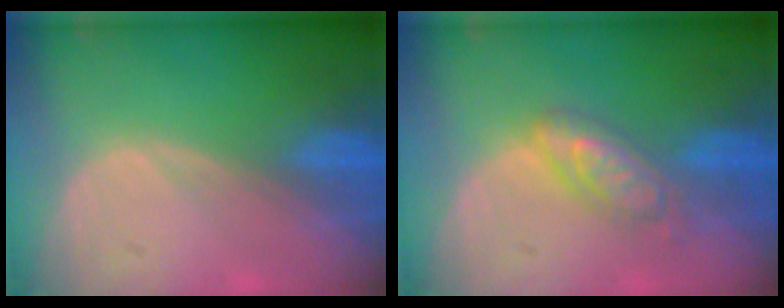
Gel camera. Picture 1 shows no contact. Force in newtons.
{"total": 5.1, "press": 5.1, "slide": 0.2}